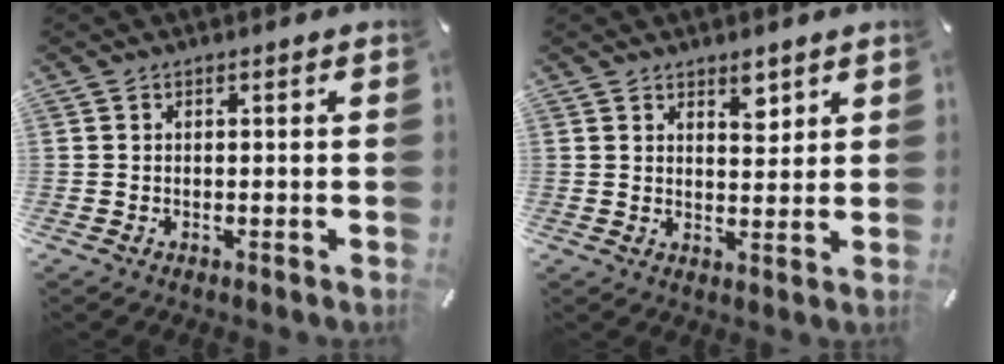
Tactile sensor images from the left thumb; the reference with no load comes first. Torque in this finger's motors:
{"motor_torque": [0.31, 0.05, 0.34, -0.54, 0.05]}